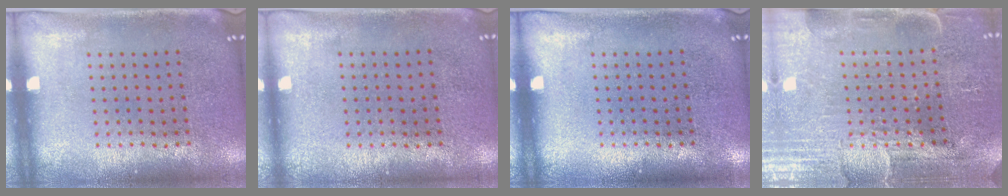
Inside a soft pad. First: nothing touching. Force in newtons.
{"total": 0.0}
{"total": 0.0}
{"total": 4.0, "press": 3.7, "slide": 1.5}